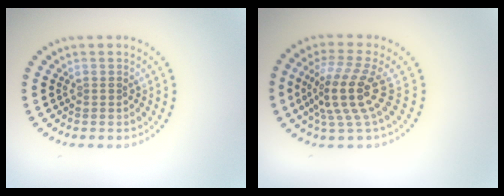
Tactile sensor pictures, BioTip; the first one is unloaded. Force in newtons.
{"total": 4.7, "press": 3.7, "slide": 2.8}